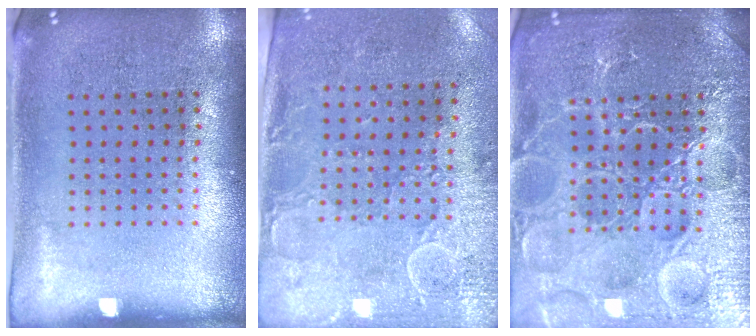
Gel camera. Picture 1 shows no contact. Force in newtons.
{"total": 2.9, "press": 2.3, "slide": 1.7}
{"total": 7.3, "press": 7.2, "slide": 0.9}